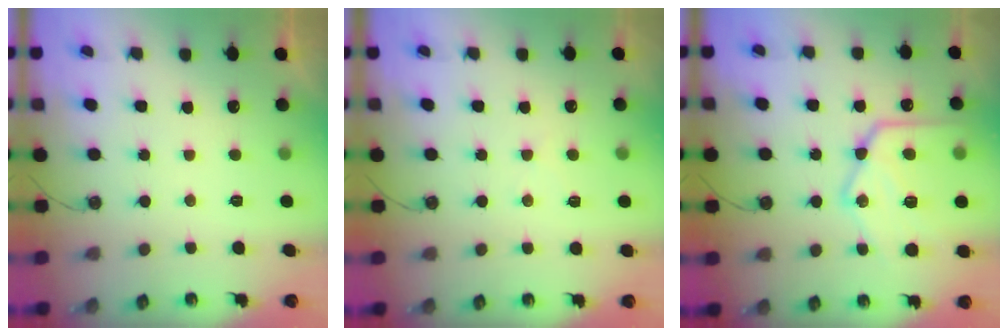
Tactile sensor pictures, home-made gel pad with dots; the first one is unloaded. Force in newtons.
{"total": 4.6, "press": 4.6, "slide": 0.6}
{"total": 21.6, "press": 21.6, "slide": 1.5}